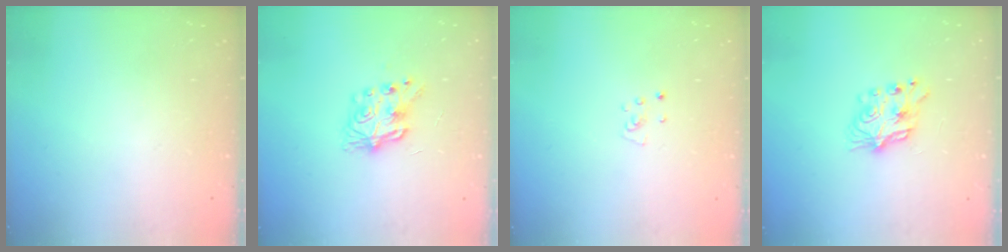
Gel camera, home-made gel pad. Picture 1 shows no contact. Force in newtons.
{"total": 8.4, "press": 8.3, "slide": 0.3}
{"total": 3.1, "press": 3.1, "slide": 0.3}
{"total": 8.1, "press": 8.1, "slide": 0.5}